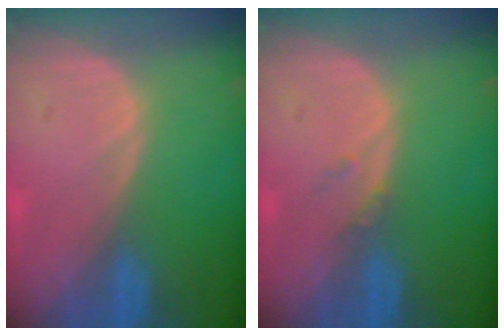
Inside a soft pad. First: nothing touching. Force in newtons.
{"total": 1.0, "press": 1.0, "slide": 0.2}